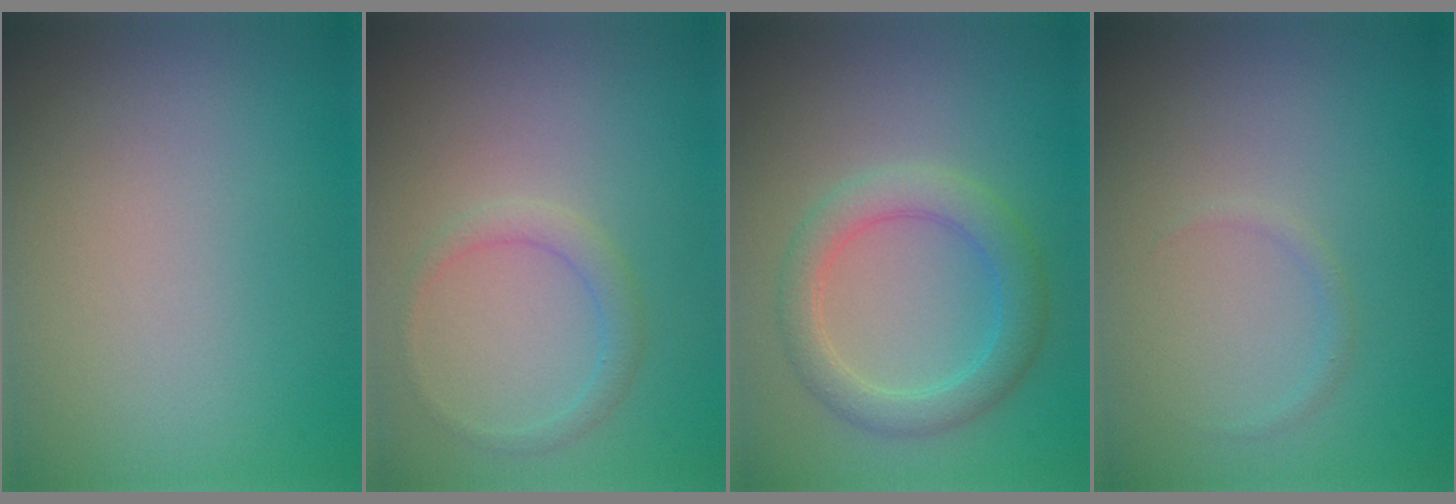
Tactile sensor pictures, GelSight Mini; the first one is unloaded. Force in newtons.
{"total": 1.6, "press": 1.6, "slide": 0.2}
{"total": 3.7, "press": 3.7, "slide": 0.5}
{"total": 0.6, "press": 0.6, "slide": 0.1}